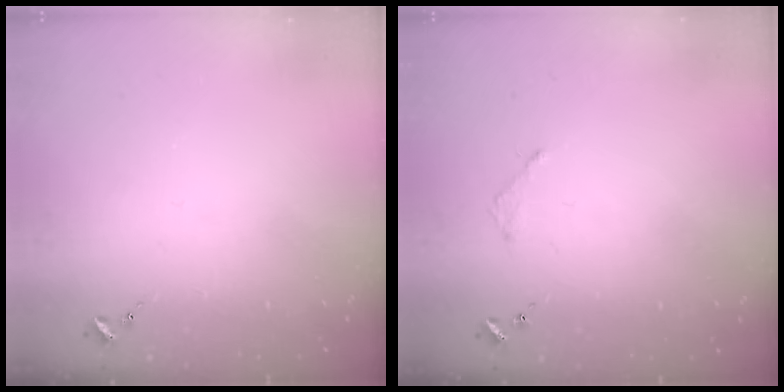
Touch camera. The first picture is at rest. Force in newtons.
{"total": 2.0, "press": 2.0, "slide": 0.3}